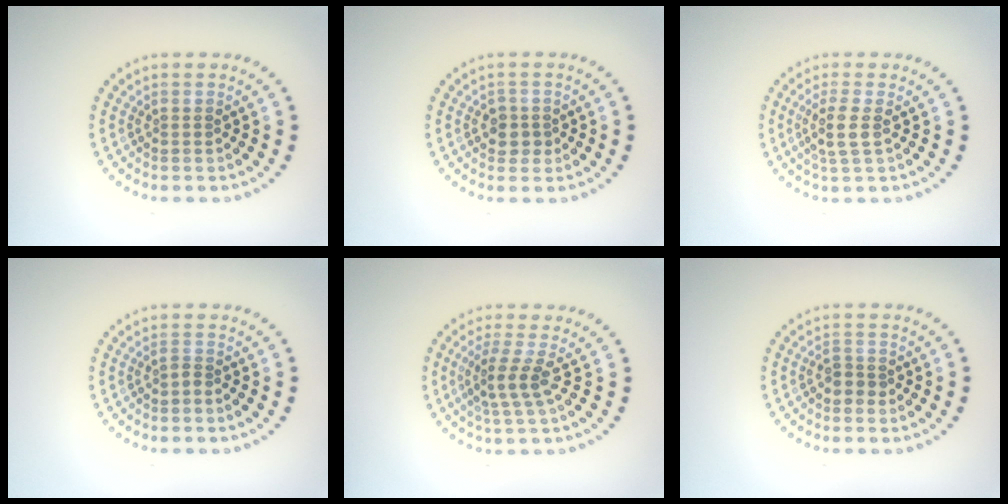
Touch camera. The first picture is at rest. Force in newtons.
{"total": 1.7, "press": 1.6, "slide": 0.5}
{"total": 2.4, "press": 2.0, "slide": 1.3}
{"total": 0.7, "press": 0.4, "slide": 0.5}
{"total": 2.6, "press": 2.0, "slide": 1.6}
{"total": 1.6, "press": 1.5, "slide": 0.6}